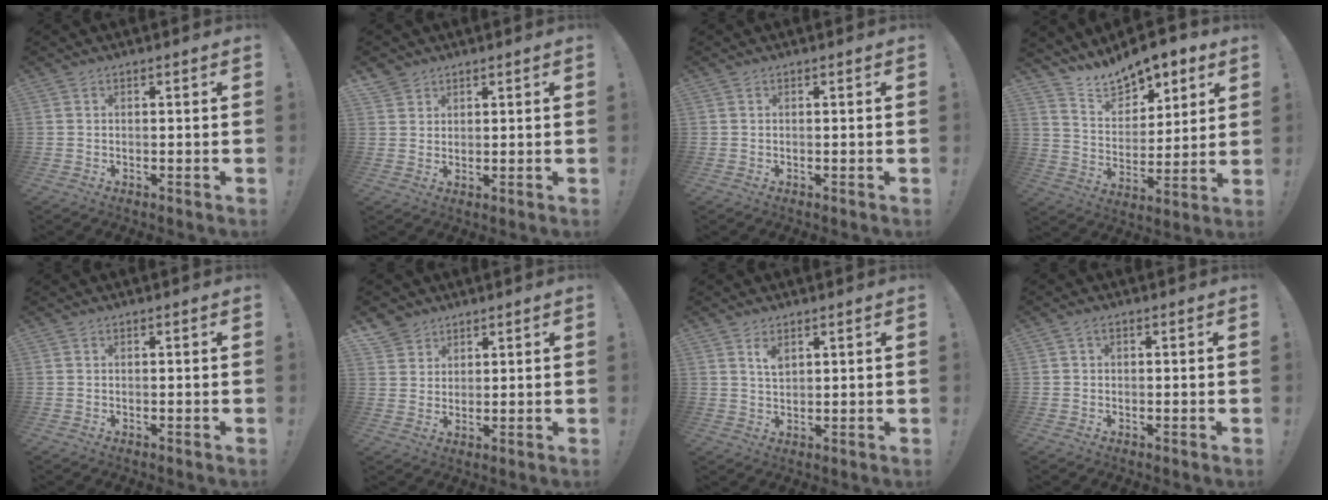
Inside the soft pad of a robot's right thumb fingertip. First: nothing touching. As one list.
[{"total": 3.2, "force": [2.6, 1.9, 0.4], "torque": [0.000, -0.016, 0.048]}, {"total": 0.0}, {"total": 12.1, "force": [10.4, 5.2, 3.5], "torque": [-0.063, -0.081, 0.189]}, {"total": 0.0}, {"total": 5.3, "force": [4.1, 3.4, 0.4], "torque": [-0.005, -0.029, 0.079]}, {"total": 3.8, "force": [2.3, 1.8, 2.3], "torque": [-0.028, -0.015, 0.038]}, {"total": 1.1, "force": [0.1, 0.8, 0.7], "torque": [-0.022, 0.008, 0.003]}]